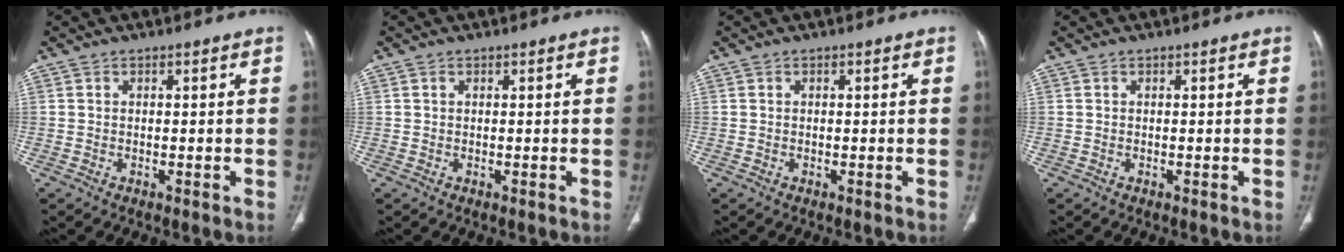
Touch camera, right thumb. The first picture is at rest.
{"total": 0.0}
{"total": 0.0}
{"total": 0.0}